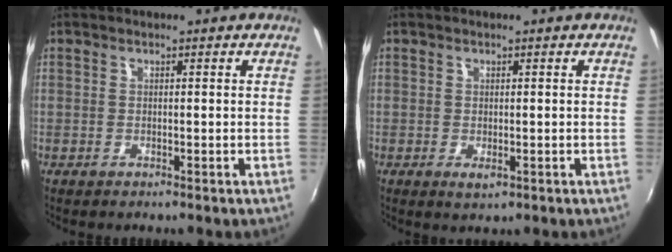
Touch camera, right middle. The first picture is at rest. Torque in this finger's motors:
{"motor_torque": [-0.09, -0.16, -0.03, 0.00]}